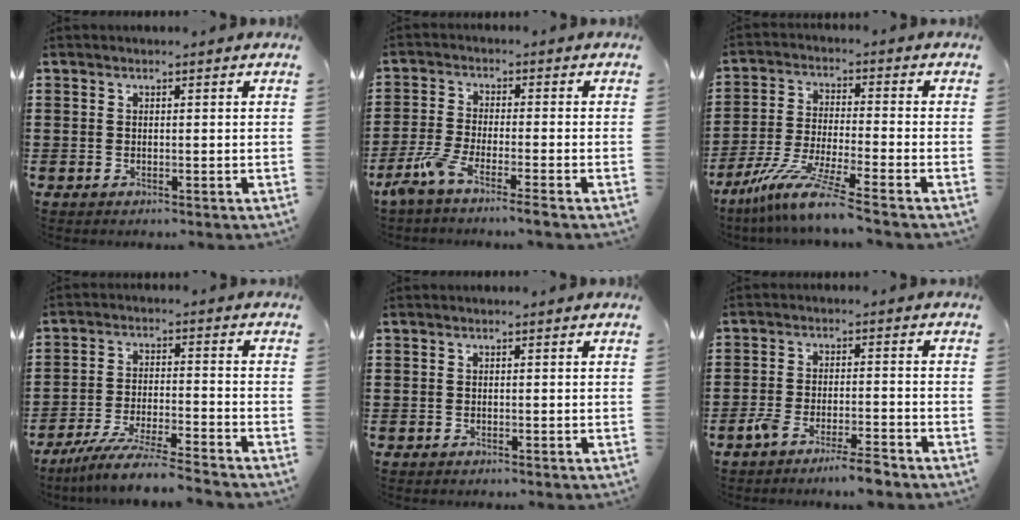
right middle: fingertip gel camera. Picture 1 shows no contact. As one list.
[{"total": 5.1, "force": [-4.2, -0.2, 3.0], "torque": [-0.084, -0.020, -0.086]}, {"total": 8.8, "force": [-7.1, -0.3, 5.2], "torque": [-0.111, -0.011, -0.142]}, {"total": 7.0, "force": [-6.4, -0.3, 2.9], "torque": [-0.067, -0.014, -0.125]}, {"total": 0.0}, {"total": 4.9, "force": [-4.2, 0.3, 2.6], "torque": [-0.057, -0.003, -0.080]}]